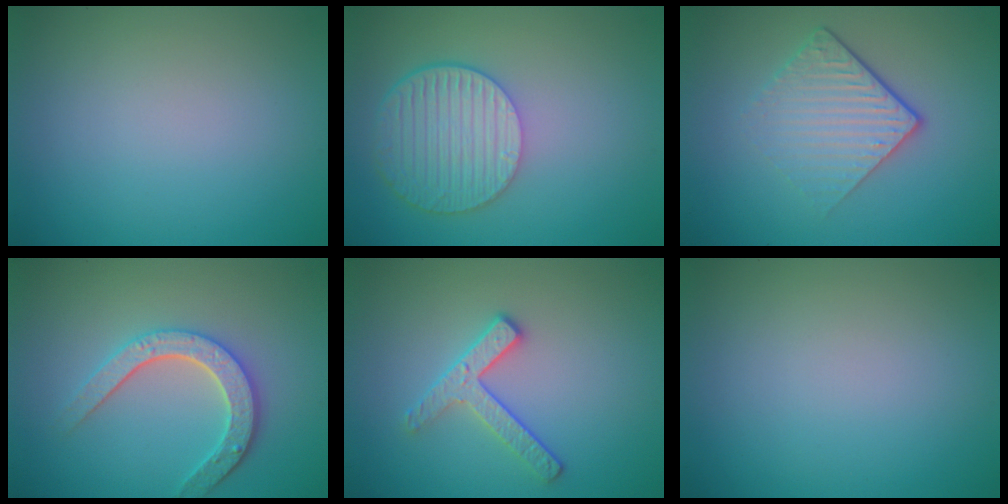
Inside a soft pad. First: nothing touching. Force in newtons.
{"total": 6.0, "press": 4.4, "slide": 4.0}
{"total": 4.4, "press": 2.9, "slide": 3.3}
{"total": 3.8, "press": 3.4, "slide": 1.8}
{"total": 2.6, "press": 2.4, "slide": 0.9}
{"total": 0.0}